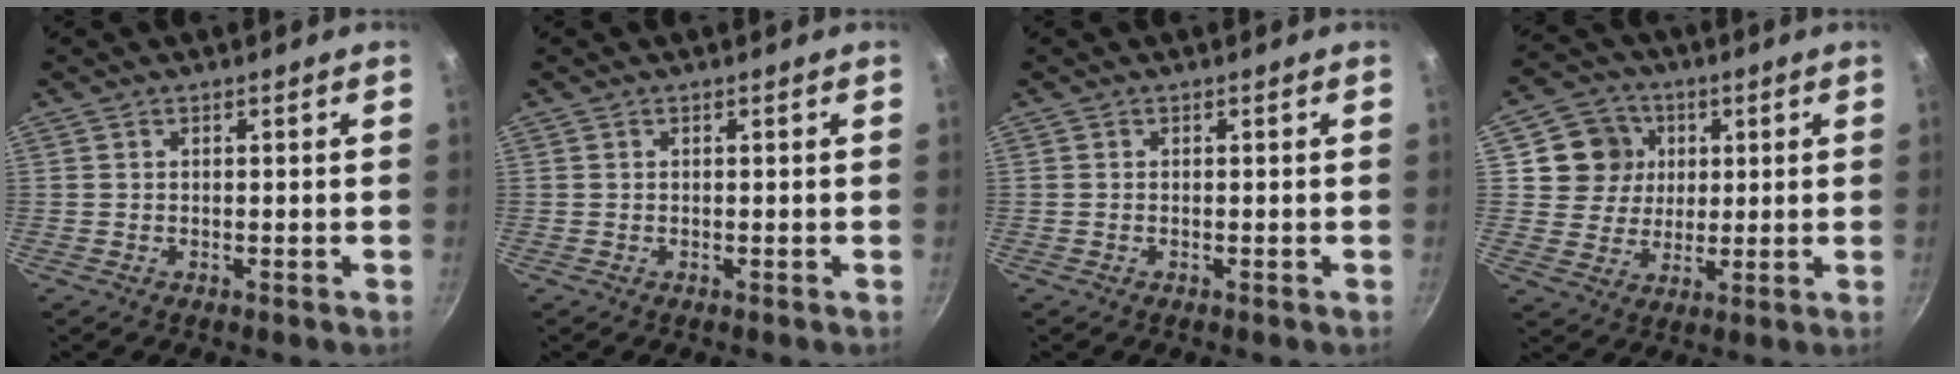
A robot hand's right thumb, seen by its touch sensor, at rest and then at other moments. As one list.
[{"total": 0.0}, {"total": 0.0}, {"total": 9.5, "force": [2.6, 8.7, 2.7], "torque": [-0.011, 0.003, 0.042]}]